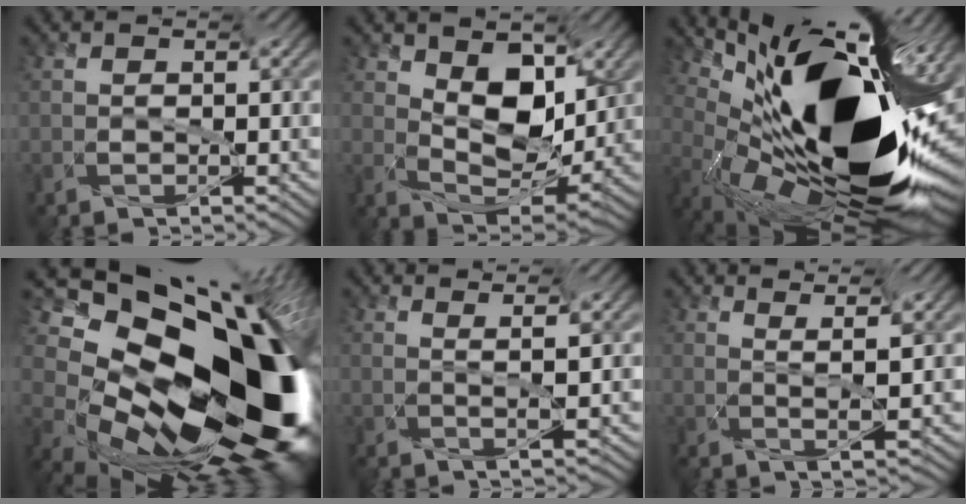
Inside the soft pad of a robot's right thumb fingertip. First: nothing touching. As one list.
[{"total": 8.2, "force": [1.3, 4.7, 6.7], "torque": [-0.105, -0.008, 0.035]}, {"total": 16.5, "force": [0.9, 7.1, 14.9], "torque": [-0.244, -0.029, 0.018]}, {"total": 17.5, "force": [-2.1, 11.6, 12.9], "torque": [-0.192, -0.029, -0.052]}, {"total": 2.9, "force": [2.5, -1.0, 1.2], "torque": [-0.007, -0.005, 0.043]}, {"total": 3.9, "force": [3.2, -1.2, 1.9], "torque": [-0.026, -0.007, 0.053]}]